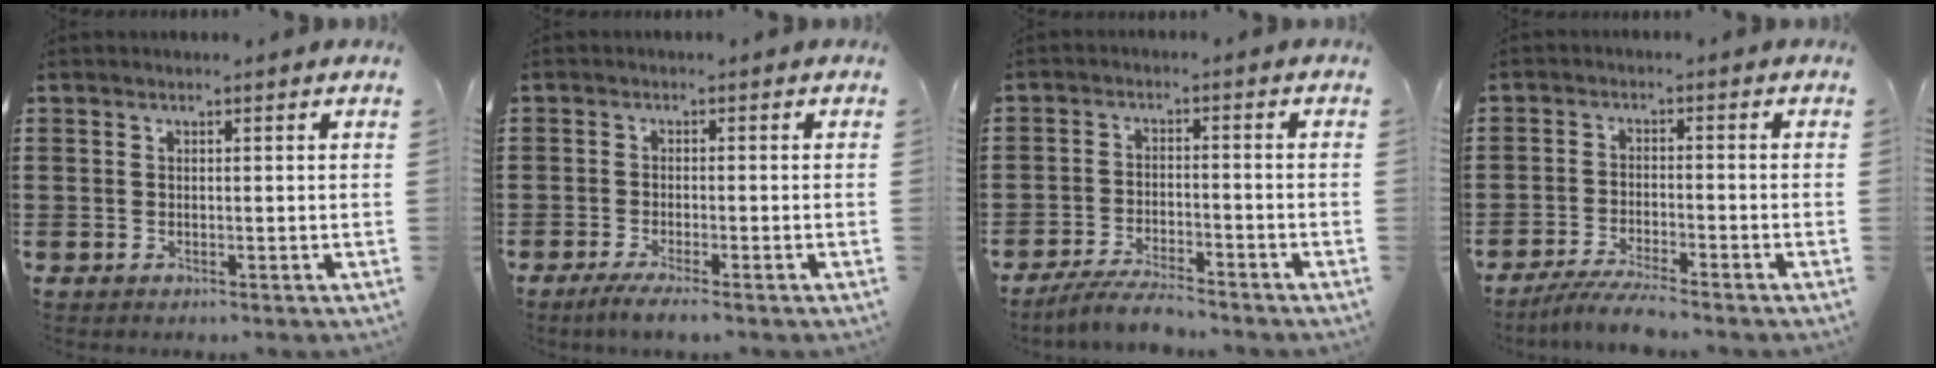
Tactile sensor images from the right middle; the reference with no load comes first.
{"total": 1.9, "force": [-1.6, -0.1, 1.1], "torque": [-0.017, 0.001, -0.030]}
{"total": 4.7, "force": [-4.4, 0.4, 1.7], "torque": [-0.034, -0.002, -0.087]}
{"total": 4.4, "force": [-4.0, -0.1, 1.7], "torque": [-0.042, -0.011, -0.081]}